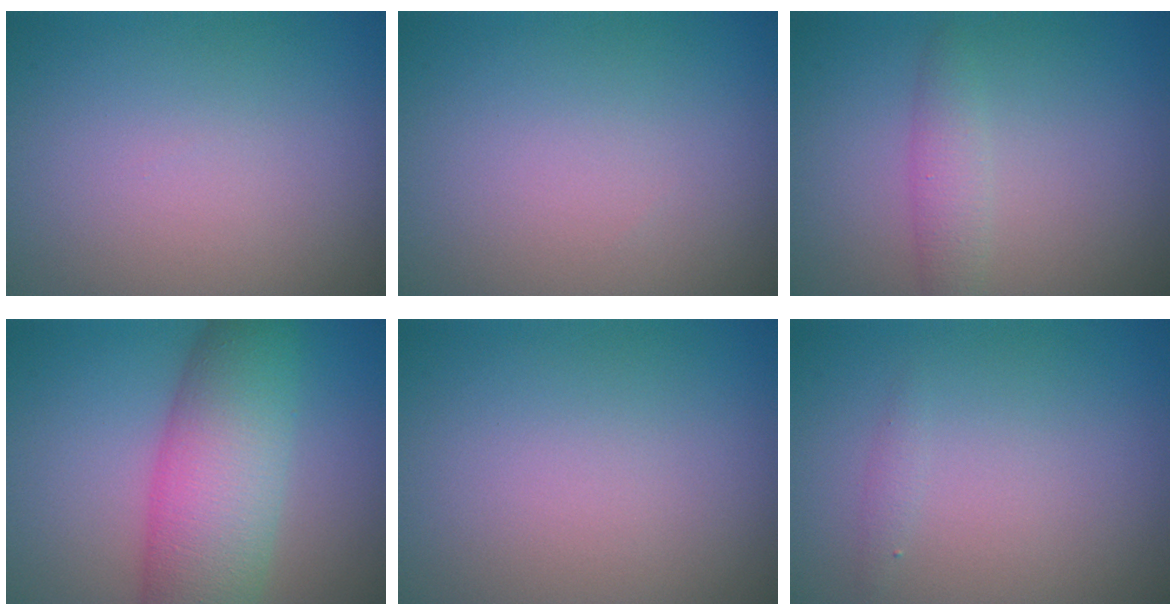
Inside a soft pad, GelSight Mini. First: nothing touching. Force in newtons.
{"total": 0.0}
{"total": 1.9, "press": 1.9, "slide": 0.0}
{"total": 8.3, "press": 8.3, "slide": 0.1}
{"total": 0.0}
{"total": 0.6, "press": 0.6, "slide": 0.0}